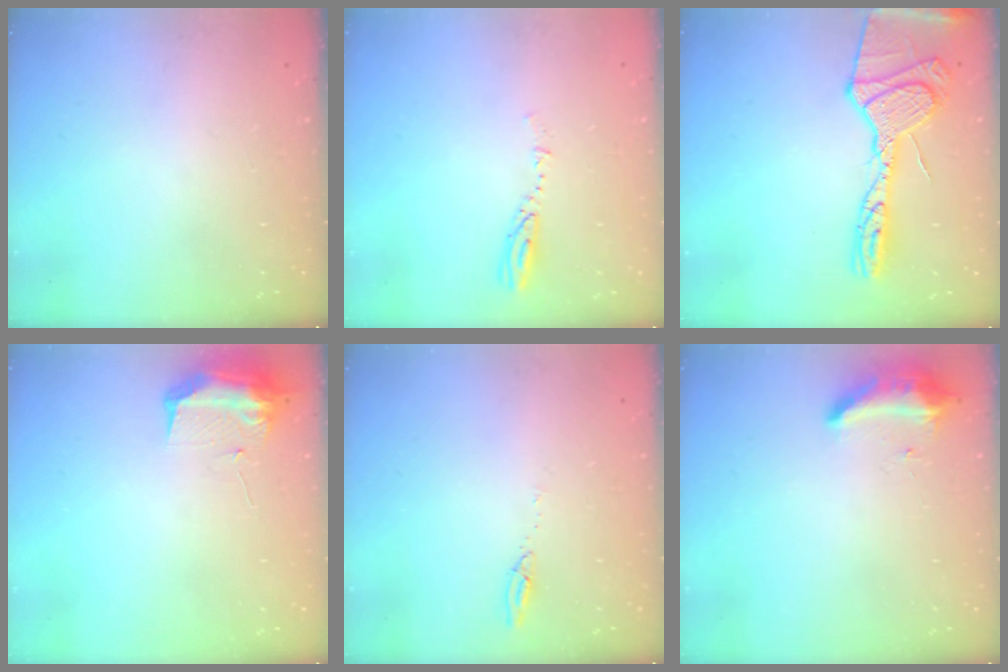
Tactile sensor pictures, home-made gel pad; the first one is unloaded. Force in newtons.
{"total": 3.6, "press": 3.6, "slide": 0.2}
{"total": 18.3, "press": 18.2, "slide": 1.9}
{"total": 9.6, "press": 9.6, "slide": 0.8}
{"total": 3.9, "press": 3.9, "slide": 0.4}
{"total": 9.1, "press": 8.7, "slide": 2.6}